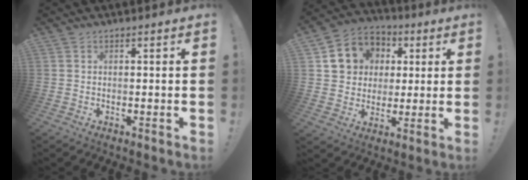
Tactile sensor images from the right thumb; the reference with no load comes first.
{"total": 11.5, "force": [2.9, 10.4, 4.0], "torque": [-0.061, -0.003, 0.064]}